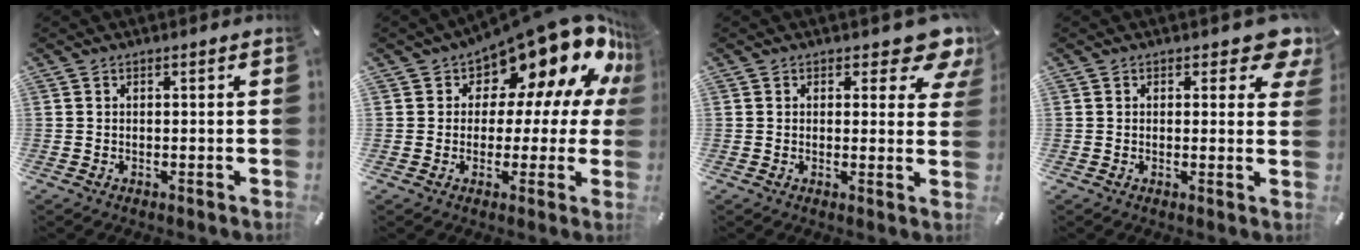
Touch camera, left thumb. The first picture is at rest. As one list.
[{"total": 15.9, "force": [11.0, 7.7, 8.6], "torque": [-0.131, -0.096, 0.189]}, {"total": 7.9, "force": [5.4, 3.5, 4.5], "torque": [-0.038, -0.040, 0.089]}, {"total": 5.6, "force": [3.4, 2.9, 3.3], "torque": [-0.027, -0.017, 0.052]}]